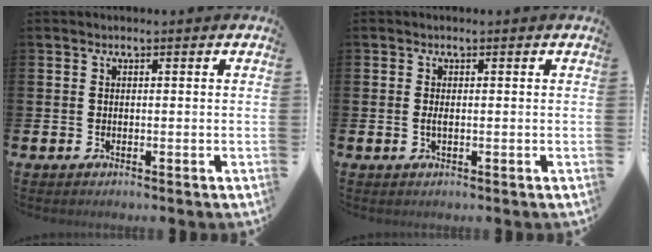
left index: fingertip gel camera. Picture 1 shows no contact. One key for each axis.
{"total": 0.9, "fx": -0.1, "fy": 0.3, "fz": 0.9, "tx": -0.017, "ty": 0.002, "tz": -0.004}